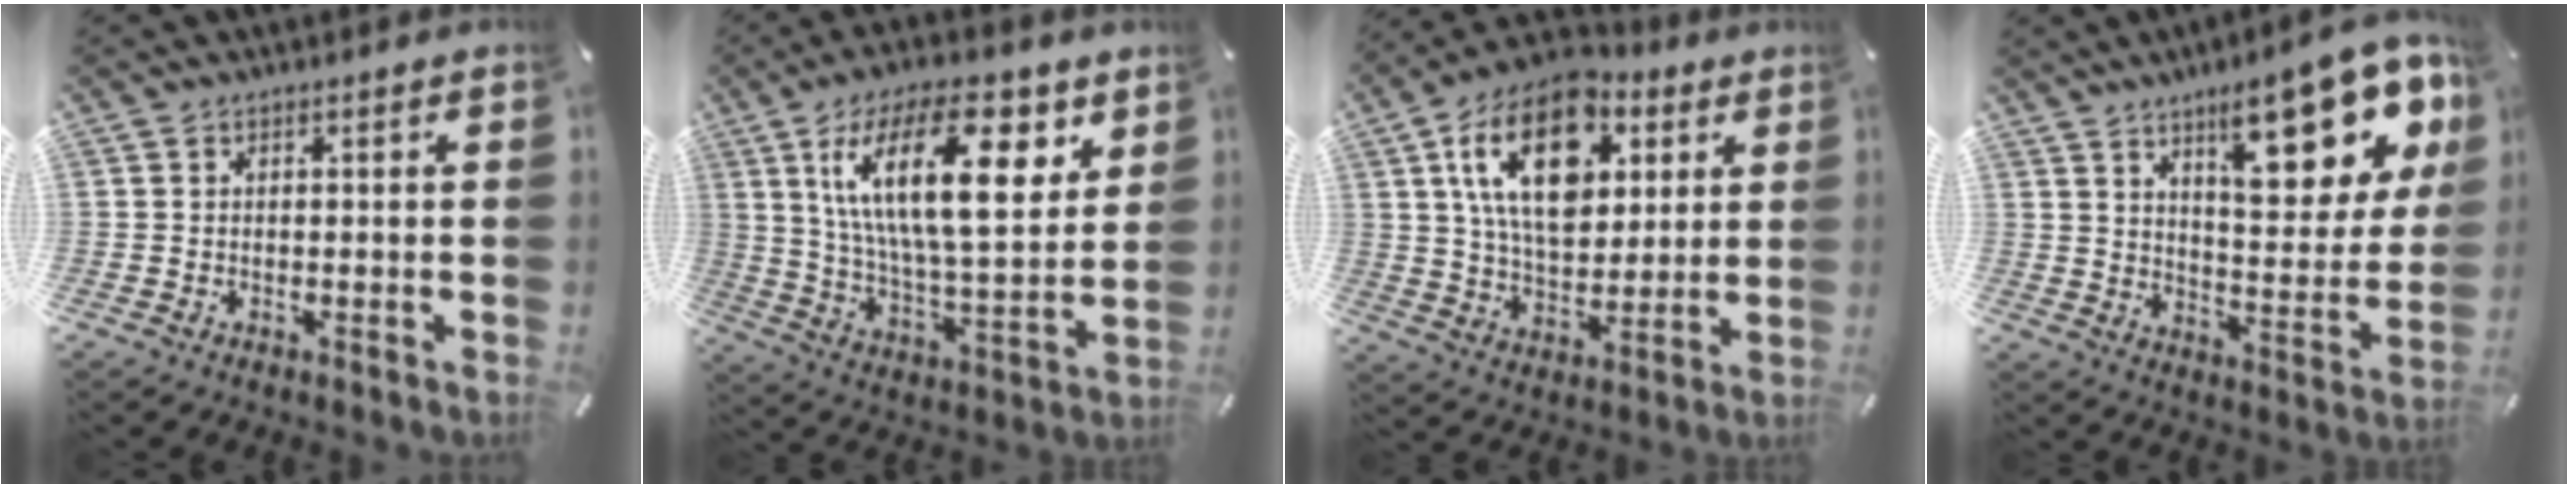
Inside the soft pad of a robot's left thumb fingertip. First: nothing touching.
{"total": 21.8, "force": [9.3, 9.0, 17.5], "torque": [-0.308, -0.025, 0.143]}
{"total": 19.2, "force": [7.1, 12.4, 12.9], "torque": [-0.235, -0.013, 0.122]}
{"total": 20.8, "force": [12.5, 7.7, 14.7], "torque": [-0.183, -0.084, 0.196]}